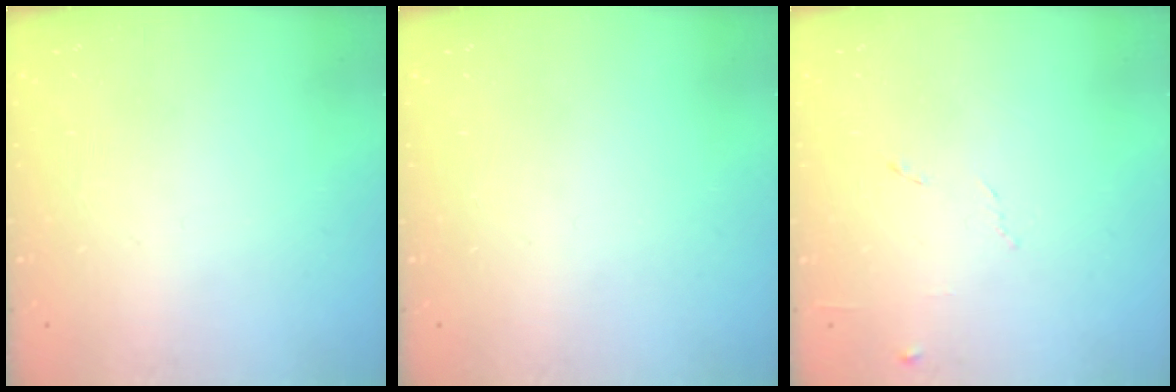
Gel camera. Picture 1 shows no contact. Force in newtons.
{"total": 0.0}
{"total": 6.4, "press": 6.3, "slide": 0.7}